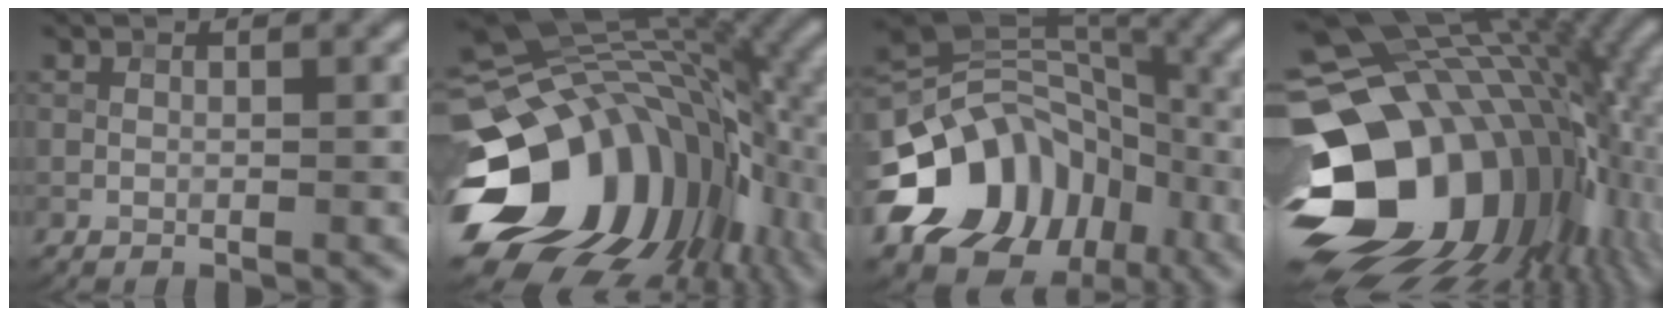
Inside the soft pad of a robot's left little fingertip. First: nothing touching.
{"total": 17.4, "force": [-3.8, 12.4, 11.6], "torque": [-0.214, -0.012, -0.063]}
{"total": 13.8, "force": [-5.8, 10.3, 7.2], "torque": [-0.140, 0.003, -0.112]}
{"total": 20.4, "force": [-1.7, 14.6, 14.0], "torque": [-0.263, -0.022, -0.017]}